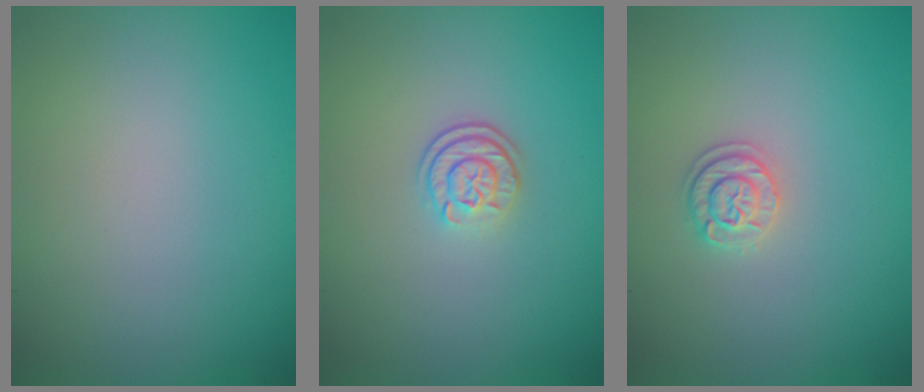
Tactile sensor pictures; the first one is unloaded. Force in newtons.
{"total": 2.3, "press": 1.9, "slide": 1.4}
{"total": 1.7, "press": 1.7, "slide": 0.5}